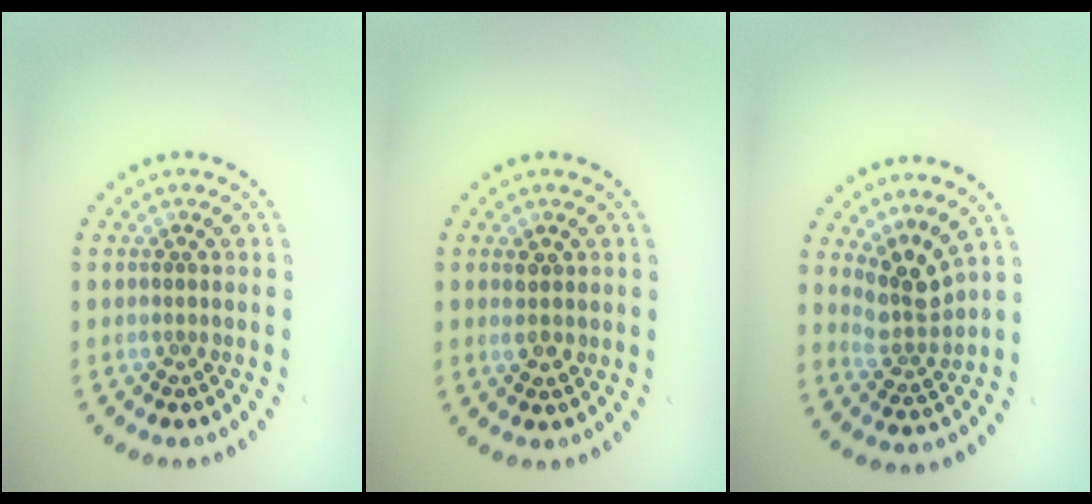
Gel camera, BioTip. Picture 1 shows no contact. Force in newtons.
{"total": 1.7, "press": 1.7, "slide": 0.4}
{"total": 3.2, "press": 2.2, "slide": 2.3}